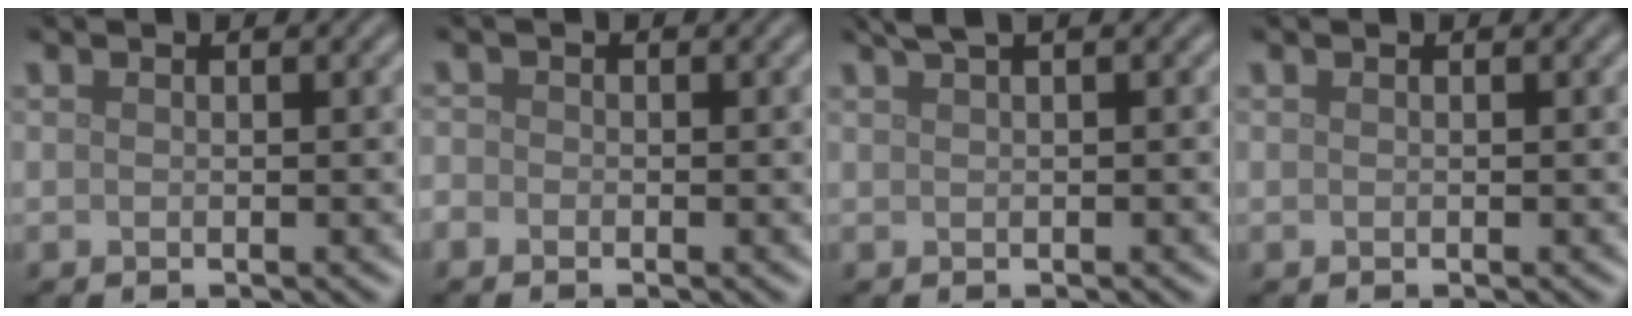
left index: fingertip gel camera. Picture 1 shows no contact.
{"total": 0.8, "force": [-0.5, 0.6, 0.1], "torque": [0.001, -0.003, -0.013]}
{"total": 2.3, "force": [1.4, 0.6, 1.7], "torque": [-0.023, 0.006, 0.020]}
{"total": 0.0}